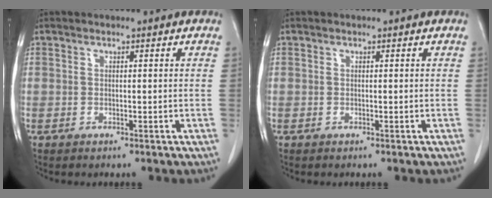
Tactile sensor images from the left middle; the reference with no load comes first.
{"total": 0.0}